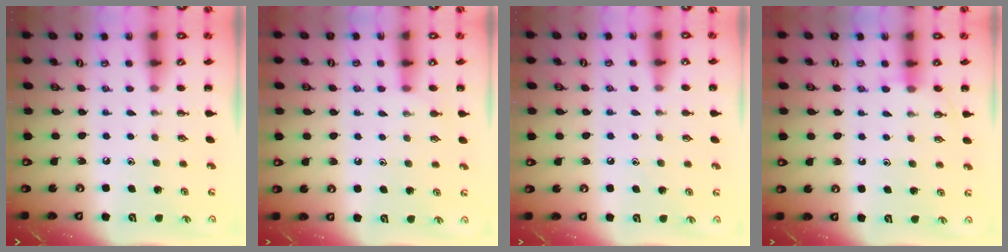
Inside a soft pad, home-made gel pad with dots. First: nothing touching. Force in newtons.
{"total": 3.8, "press": 3.6, "slide": 1.2}
{"total": 5.7, "press": 5.4, "slide": 1.8}
{"total": 7.9, "press": 7.8, "slide": 1.5}